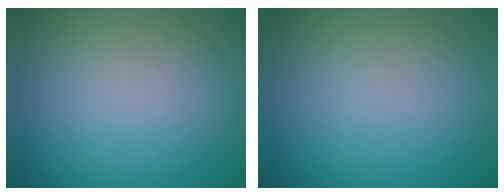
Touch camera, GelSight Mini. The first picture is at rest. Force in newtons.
{"total": 0.0}